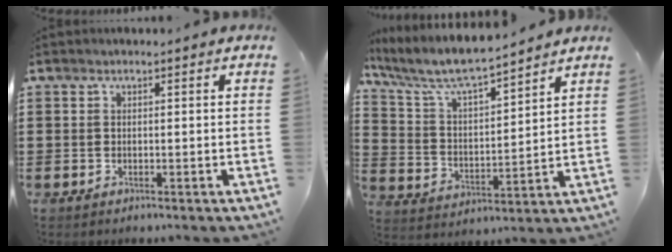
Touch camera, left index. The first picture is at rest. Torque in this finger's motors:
{"motor_torque": [1.37, -0.76, 0.44, 0.17]}